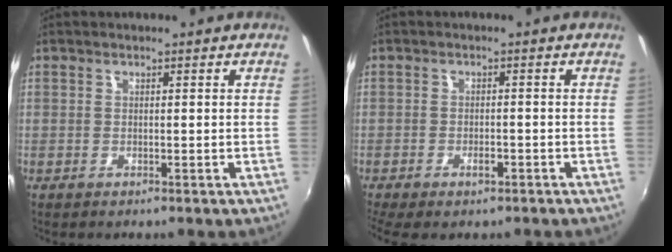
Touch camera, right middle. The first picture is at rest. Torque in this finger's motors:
{"motor_torque": [1.10, -1.04, 0.20, 0.10]}